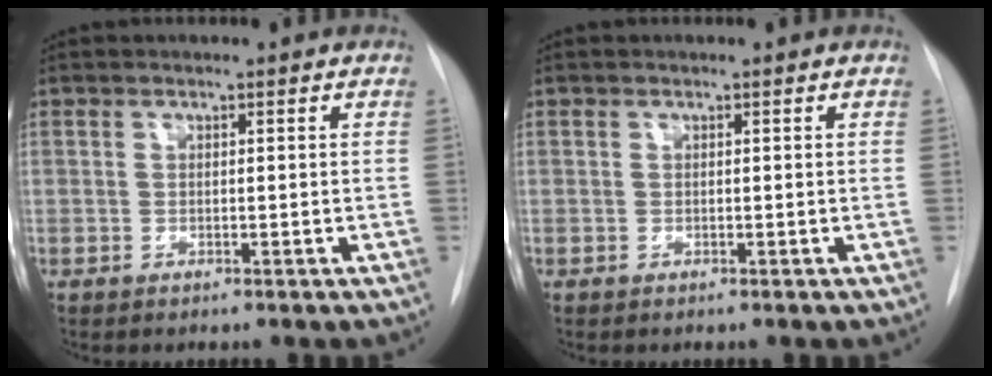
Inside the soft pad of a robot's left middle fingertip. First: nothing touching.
{"total": 0.0}